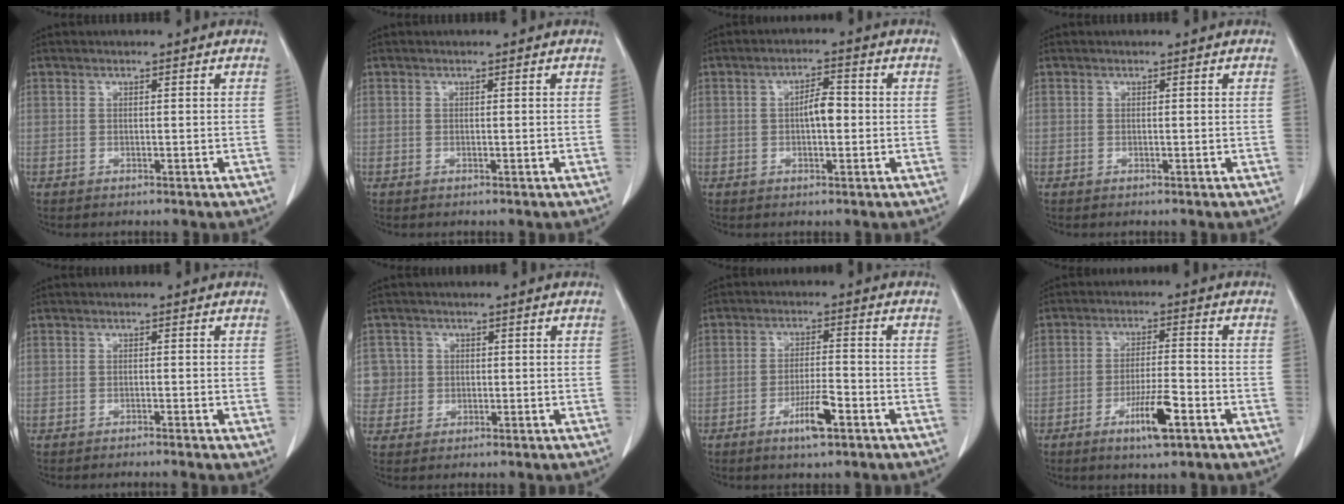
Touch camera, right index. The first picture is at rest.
{"total": 0.0}
{"total": 3.9, "force": [-0.1, 1.3, 3.6], "torque": [-0.063, 0.008, -0.003]}
{"total": 0.0}
{"total": 2.6, "force": [-1.9, 0.1, 1.8], "torque": [-0.018, -0.002, -0.027]}
{"total": 3.3, "force": [0.0, 3.3, -0.3], "torque": [0.020, 0.011, 0.000]}
{"total": 5.6, "force": [-3.1, 0.7, 4.6], "torque": [-0.085, -0.004, -0.055]}
{"total": 7.1, "force": [-3.7, 0.8, 6.0], "torque": [-0.108, -0.007, -0.061]}